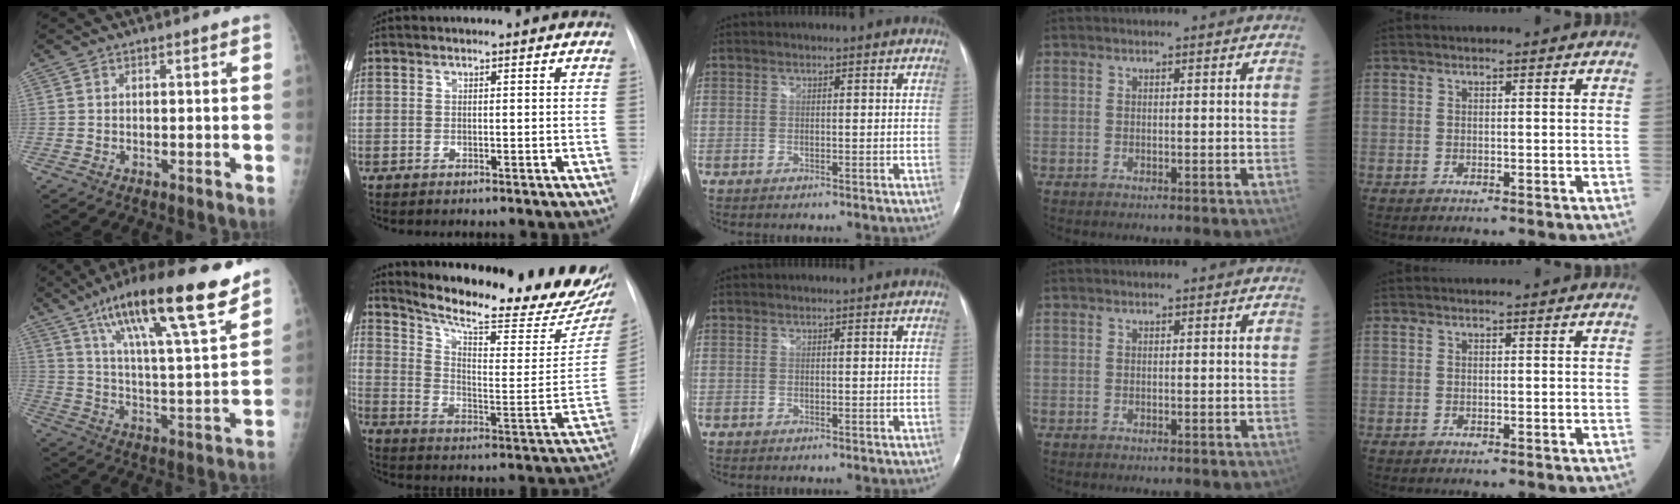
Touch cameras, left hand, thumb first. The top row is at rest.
{"thumb": {"total": 22.7, "force": [14.7, 4.0, 16.8], "torque": [-0.260, -0.049, 0.244]}, "index": {"total": 26.6, "force": [23.2, 4.8, 12.1], "torque": [-0.188, -0.077, 0.299]}}